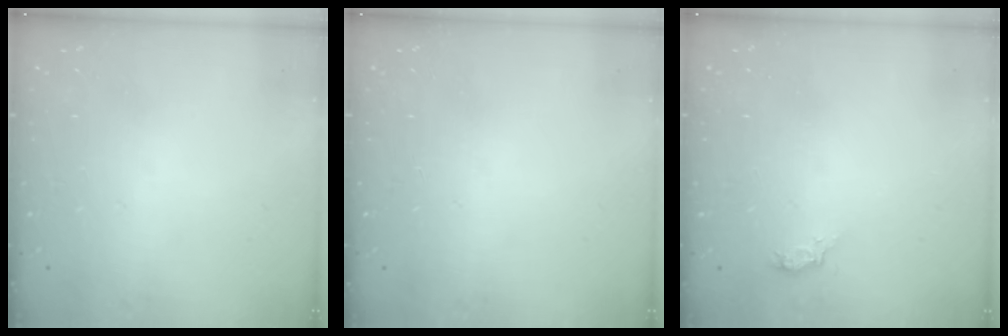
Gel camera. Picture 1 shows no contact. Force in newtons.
{"total": 0.0}
{"total": 4.2, "press": 3.9, "slide": 1.5}